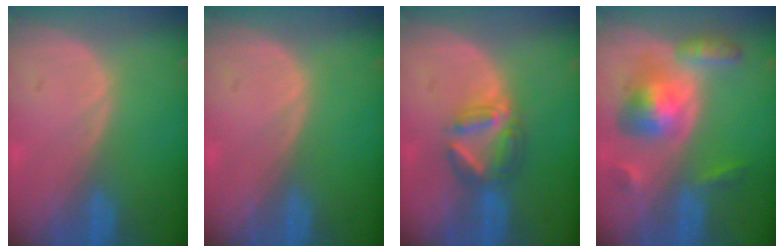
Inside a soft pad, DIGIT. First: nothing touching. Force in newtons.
{"total": 0.0}
{"total": 6.1, "press": 5.4, "slide": 2.7}
{"total": 7.9, "press": 7.9, "slide": 0.5}